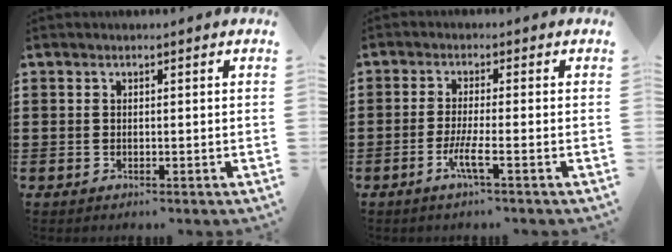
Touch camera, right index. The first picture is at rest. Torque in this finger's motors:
{"motor_torque": [-0.66, 0.87, 0.06, 0.08]}